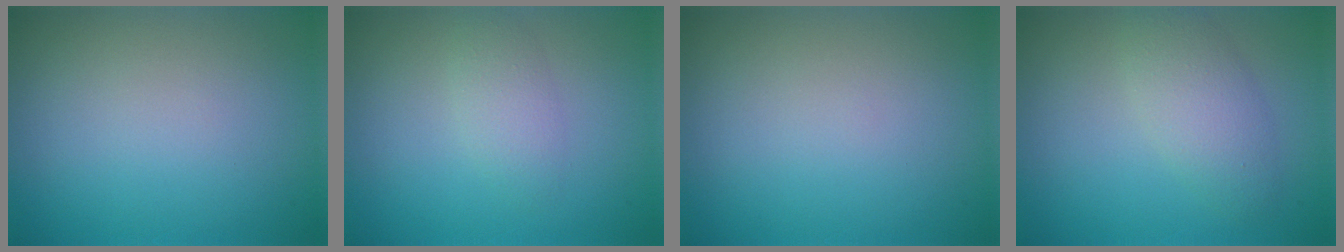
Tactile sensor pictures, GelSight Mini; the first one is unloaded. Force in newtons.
{"total": 1.8, "press": 1.8, "slide": 0.1}
{"total": 0.0}
{"total": 3.1, "press": 3.1, "slide": 0.0}